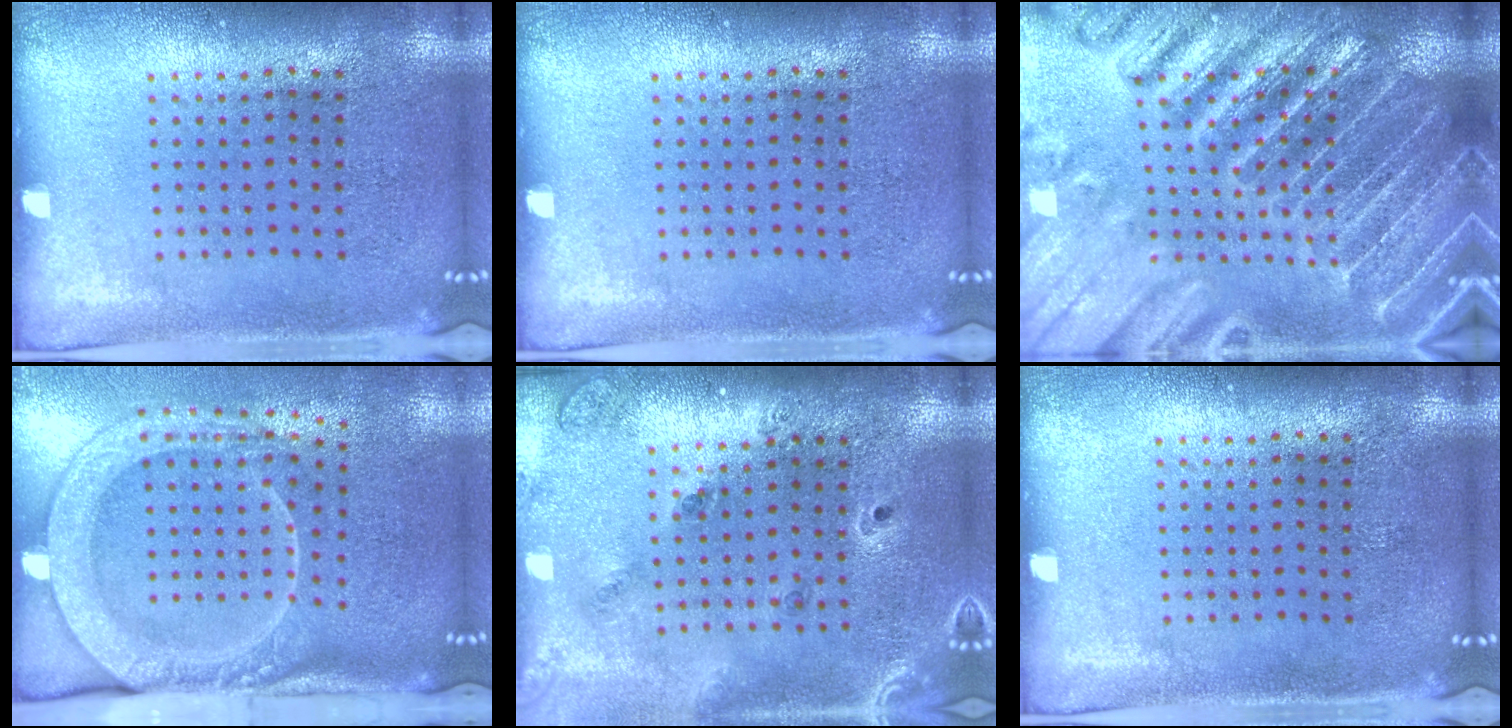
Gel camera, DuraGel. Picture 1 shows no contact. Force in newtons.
{"total": 0.0}
{"total": 4.6, "press": 4.2, "slide": 1.9}
{"total": 2.8, "press": 2.1, "slide": 1.8}
{"total": 1.3, "press": 1.3, "slide": 0.5}
{"total": 0.0}